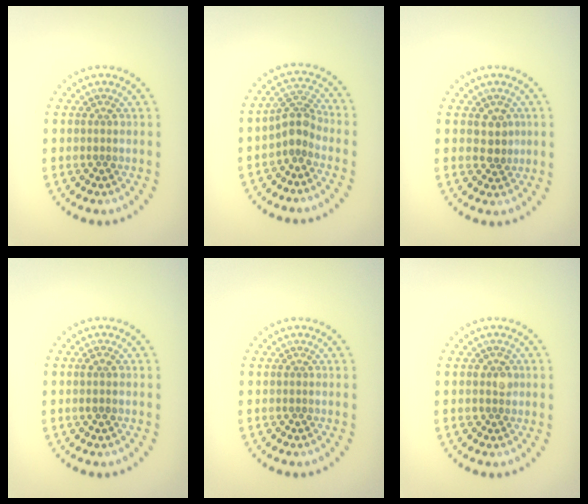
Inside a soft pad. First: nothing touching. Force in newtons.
{"total": 2.5, "press": 1.9, "slide": 1.6}
{"total": 1.9, "press": 1.8, "slide": 0.7}
{"total": 0.9, "press": 0.9, "slide": 0.3}
{"total": 0.0}
{"total": 1.4, "press": 1.3, "slide": 0.6}